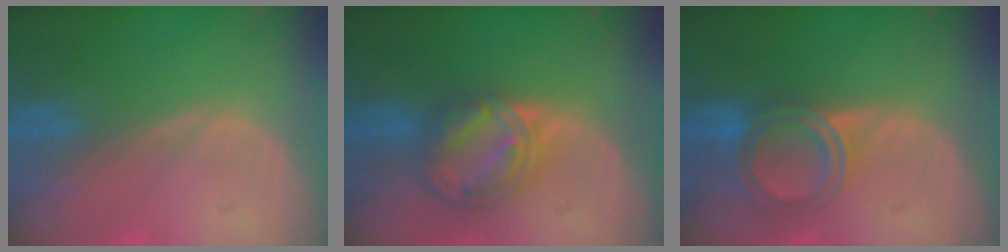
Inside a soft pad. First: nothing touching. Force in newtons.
{"total": 8.3, "press": 7.1, "slide": 4.3}
{"total": 6.0, "press": 5.4, "slide": 2.6}